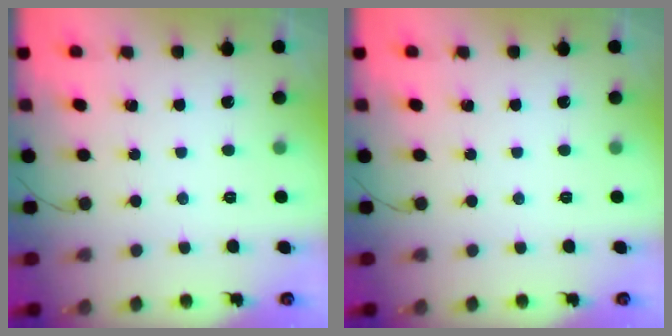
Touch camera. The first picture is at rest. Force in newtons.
{"total": 0.0}